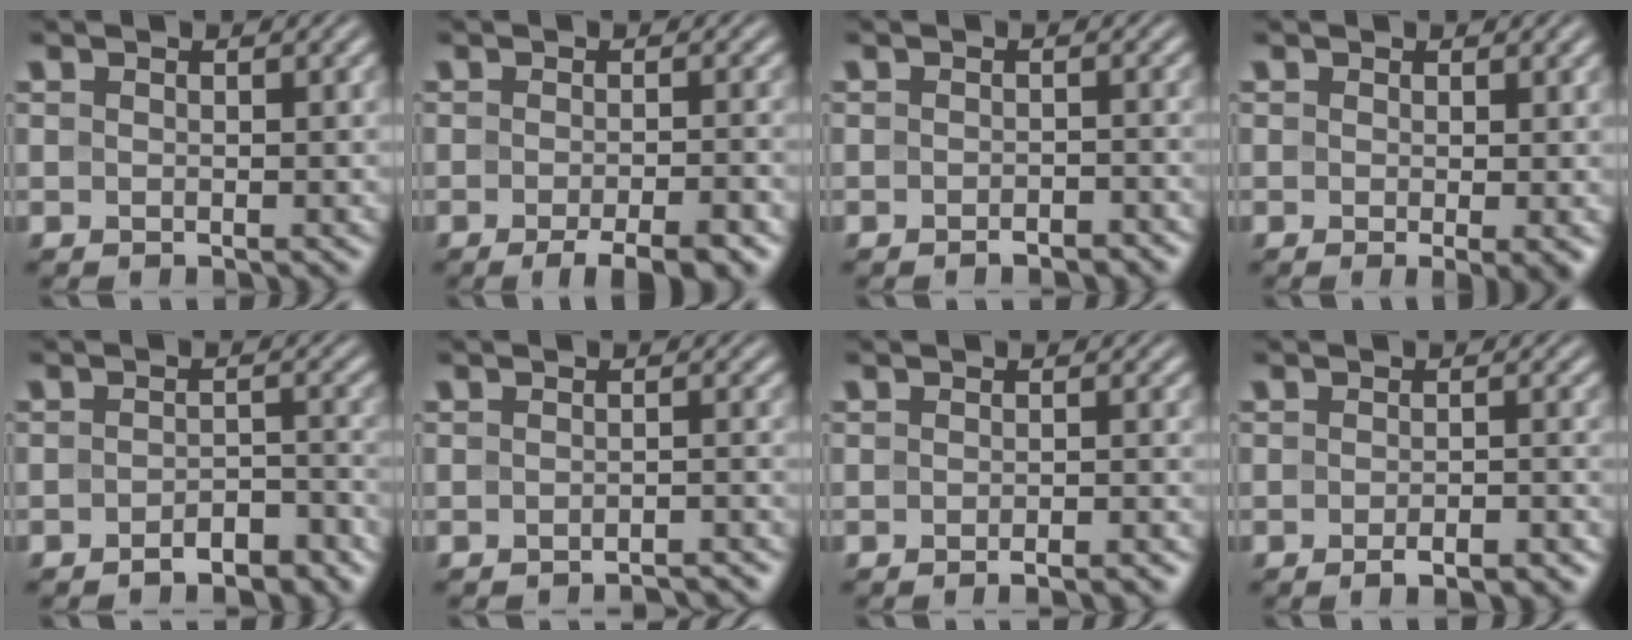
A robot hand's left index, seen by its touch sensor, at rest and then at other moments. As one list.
[{"total": 5.0, "force": [-3.0, 1.0, 3.8], "torque": [-0.048, 0.000, -0.044]}, {"total": 1.7, "force": [-1.3, 0.5, 0.9], "torque": [-0.009, 0.003, -0.018]}, {"total": 2.3, "force": [-0.3, 0.3, 2.2], "torque": [-0.029, -0.010, -0.006]}, {"total": 3.9, "force": [-2.9, 1.4, 2.1], "torque": [-0.027, 0.005, -0.041]}, {"total": 2.7, "force": [-2.6, 0.3, 0.7], "torque": [0.001, 0.008, -0.033]}, {"total": 2.7, "force": [-1.9, 0.5, 1.7], "torque": [-0.011, 0.006, -0.029]}, {"total": 3.3, "force": [-2.1, 0.9, 2.3], "torque": [-0.034, 0.001, -0.029]}]